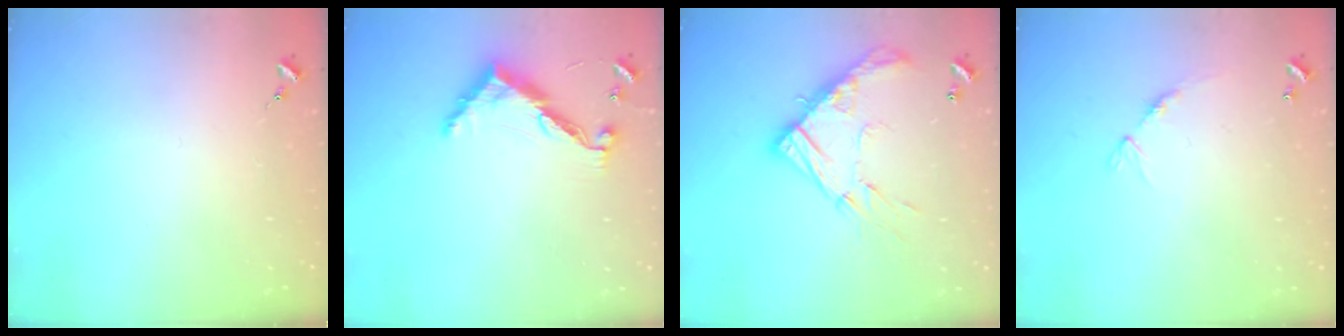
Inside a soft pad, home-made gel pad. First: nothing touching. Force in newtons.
{"total": 9.7, "press": 9.7, "slide": 0.3}
{"total": 18.0, "press": 17.9, "slide": 1.6}
{"total": 8.4, "press": 8.4, "slide": 0.6}